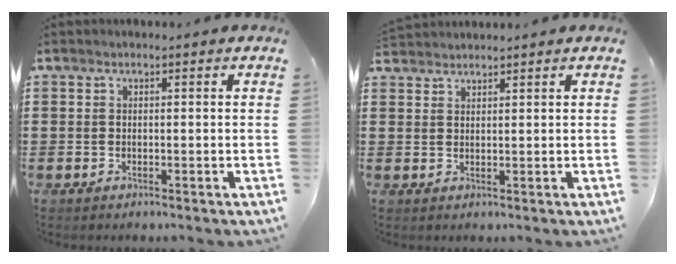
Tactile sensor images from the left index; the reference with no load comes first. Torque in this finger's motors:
{"motor_torque": [-0.10, 0.10, 0.09, 0.04]}